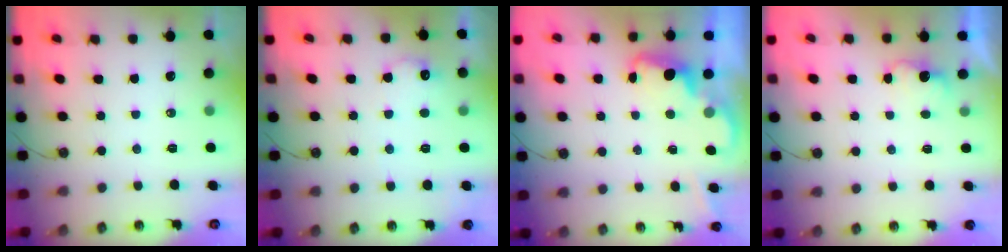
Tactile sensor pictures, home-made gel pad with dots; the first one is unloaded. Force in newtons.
{"total": 7.3, "press": 7.3, "slide": 0.6}
{"total": 2.3, "press": 2.2, "slide": 0.5}
{"total": 2.6, "press": 2.5, "slide": 0.9}